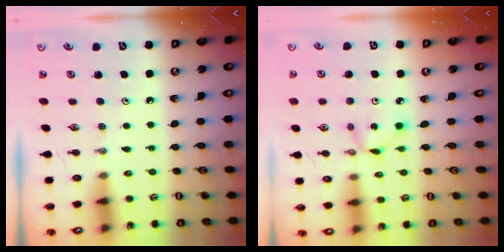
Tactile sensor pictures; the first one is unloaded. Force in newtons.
{"total": 2.3, "press": 2.3, "slide": 0.1}